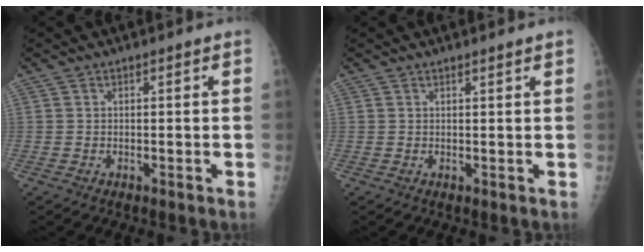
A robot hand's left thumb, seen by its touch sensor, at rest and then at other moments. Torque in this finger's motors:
{"motor_torque": [-0.19, 0.08, -0.19, -0.17, 0.03]}